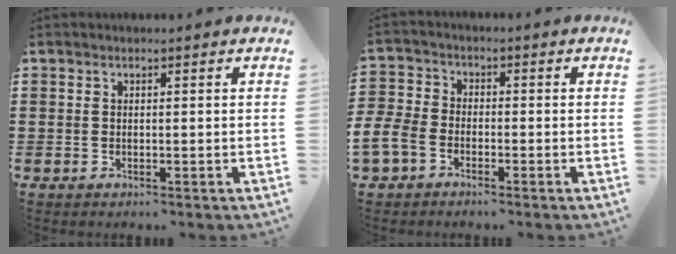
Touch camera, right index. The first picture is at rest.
{"total": 4.6, "force": [-2.9, 2.8, 2.2], "torque": [-0.076, -0.002, -0.068]}